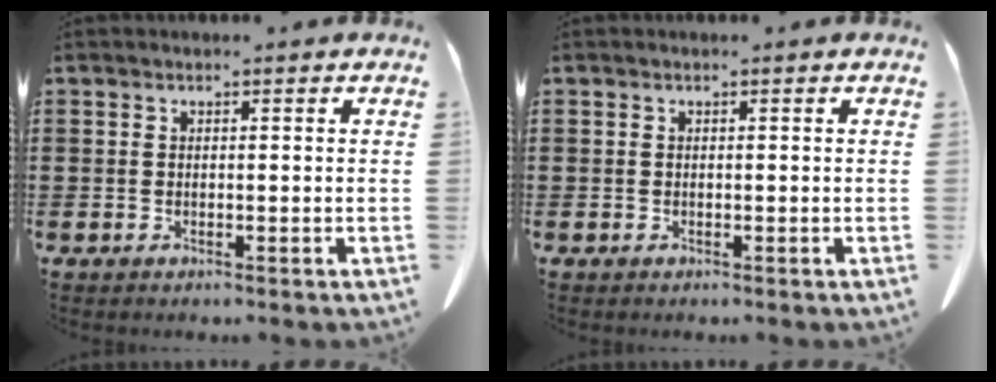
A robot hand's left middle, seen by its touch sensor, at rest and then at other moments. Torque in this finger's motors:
{"motor_torque": [-0.03, 0.03, 0.03, -0.01]}